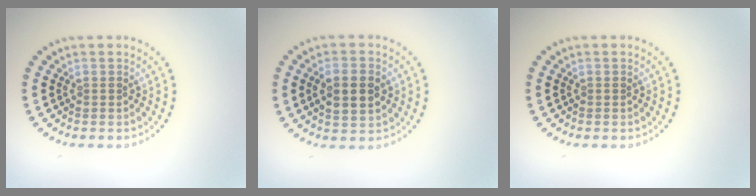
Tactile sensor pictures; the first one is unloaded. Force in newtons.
{"total": 3.6, "press": 3.6, "slide": 0.4}
{"total": 0.0}